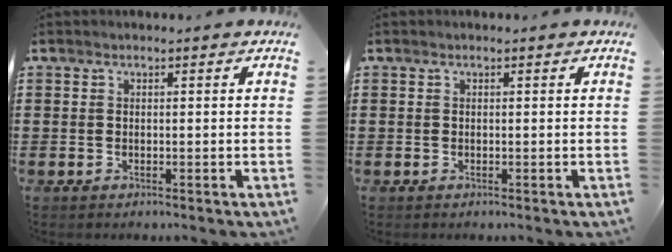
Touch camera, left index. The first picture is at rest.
{"total": 0.0}